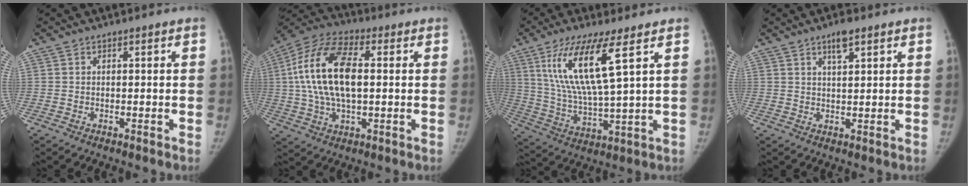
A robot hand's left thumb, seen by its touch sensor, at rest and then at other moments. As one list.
[{"total": 17.6, "force": [1.8, 9.0, 15.1], "torque": [-0.301, 0.022, 0.029]}, {"total": 14.8, "force": [6.5, 2.6, 13.0], "torque": [-0.271, -0.035, 0.130]}, {"total": 4.0, "force": [2.4, 1.2, 2.9], "torque": [-0.043, -0.010, 0.041]}]